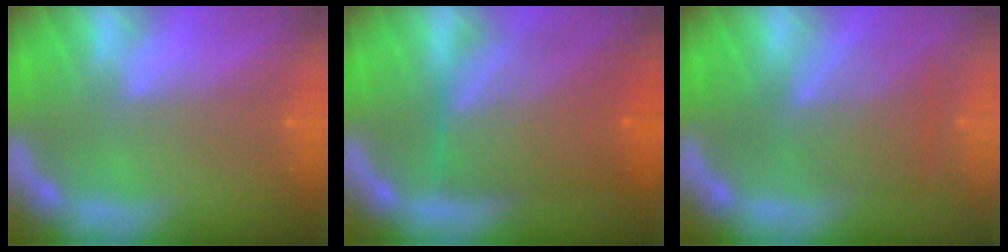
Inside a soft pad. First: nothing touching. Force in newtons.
{"total": 10.1}
{"total": 6.0}